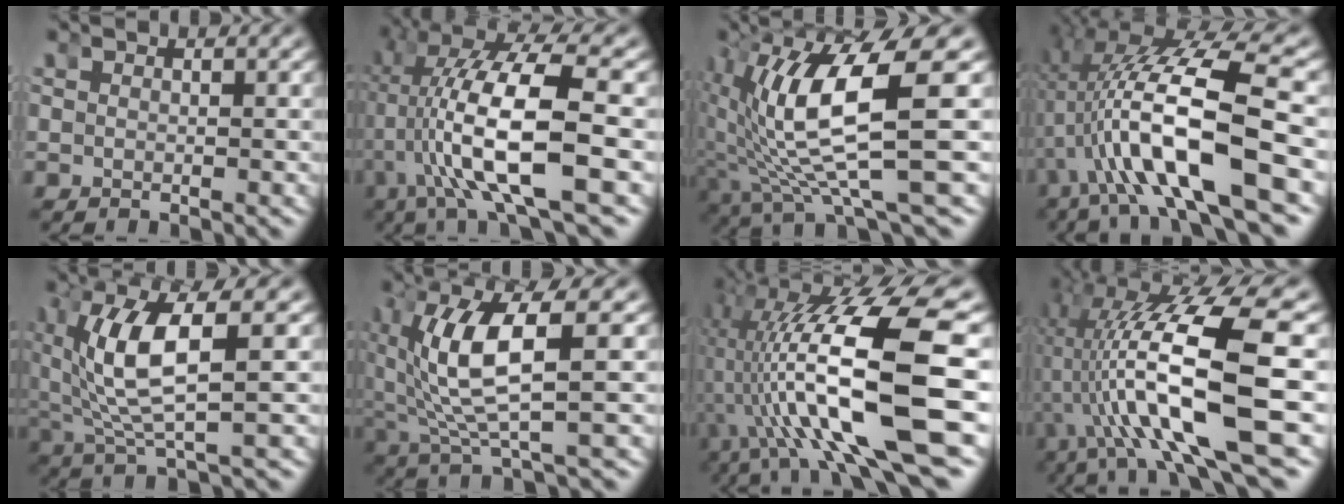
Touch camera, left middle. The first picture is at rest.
{"total": 11.0, "force": [-0.4, 4.0, 10.2], "torque": [-0.196, -0.003, -0.003]}
{"total": 11.5, "force": [-1.3, 3.6, 10.8], "torque": [-0.185, 0.000, -0.015]}
{"total": 12.2, "force": [-0.4, 4.7, 11.3], "torque": [-0.212, 0.001, -0.003]}
{"total": 6.9, "force": [-0.1, 2.4, 6.5], "torque": [-0.138, -0.003, 0.009]}
{"total": 7.7, "force": [-0.3, 2.5, 7.3], "torque": [-0.149, -0.003, 0.004]}
{"total": 16.3, "force": [-1.8, 7.7, 14.3], "torque": [-0.241, -0.016, -0.019]}
{"total": 13.4, "force": [-1.2, 6.1, 11.9], "torque": [-0.218, -0.009, -0.014]}